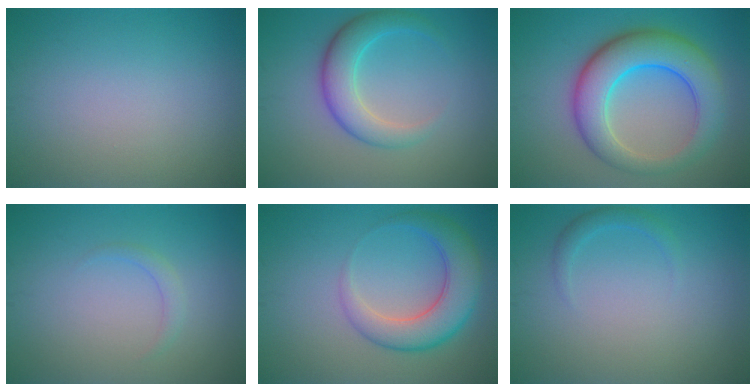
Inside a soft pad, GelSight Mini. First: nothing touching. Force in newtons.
{"total": 4.4, "press": 4.4, "slide": 0.1}
{"total": 8.5, "press": 8.5, "slide": 0.1}
{"total": 1.1, "press": 1.1, "slide": 0.1}
{"total": 5.7, "press": 5.7, "slide": 0.2}
{"total": 1.3, "press": 1.3, "slide": 0.1}